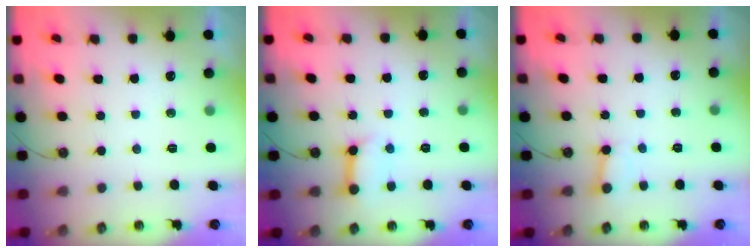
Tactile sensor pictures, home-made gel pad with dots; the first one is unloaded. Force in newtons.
{"total": 9.5, "press": 9.4, "slide": 1.1}
{"total": 2.3, "press": 2.3, "slide": 0.1}